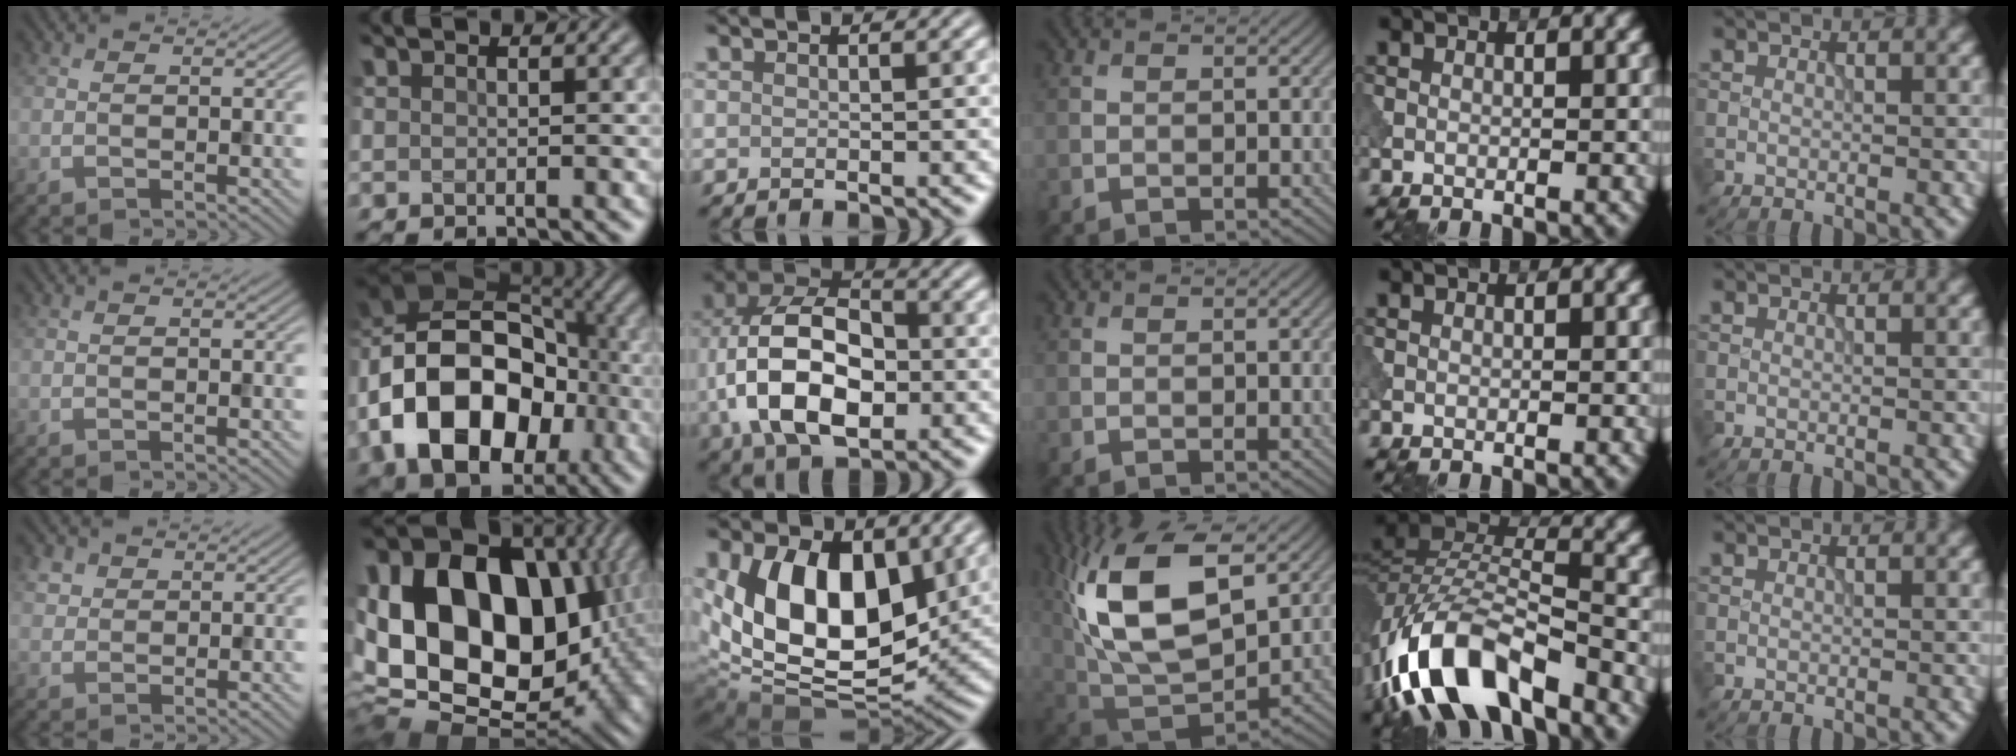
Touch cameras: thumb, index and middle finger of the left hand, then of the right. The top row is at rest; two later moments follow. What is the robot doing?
{"motion": "insert", "object": "peg toy"}